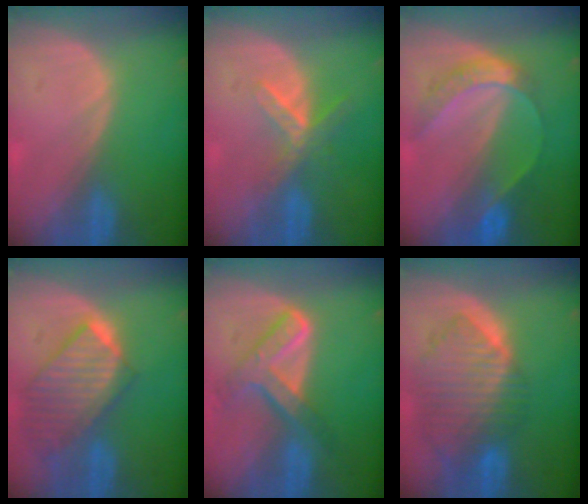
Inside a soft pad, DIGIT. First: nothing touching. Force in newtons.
{"total": 5.7, "press": 5.0, "slide": 2.8}
{"total": 6.9, "press": 5.7, "slide": 3.9}
{"total": 9.8, "press": 8.6, "slide": 4.8}
{"total": 7.6, "press": 6.3, "slide": 4.2}
{"total": 10.2, "press": 8.8, "slide": 5.1}